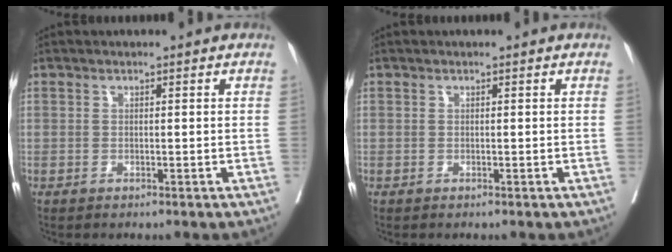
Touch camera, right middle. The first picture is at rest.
{"total": 0.0}